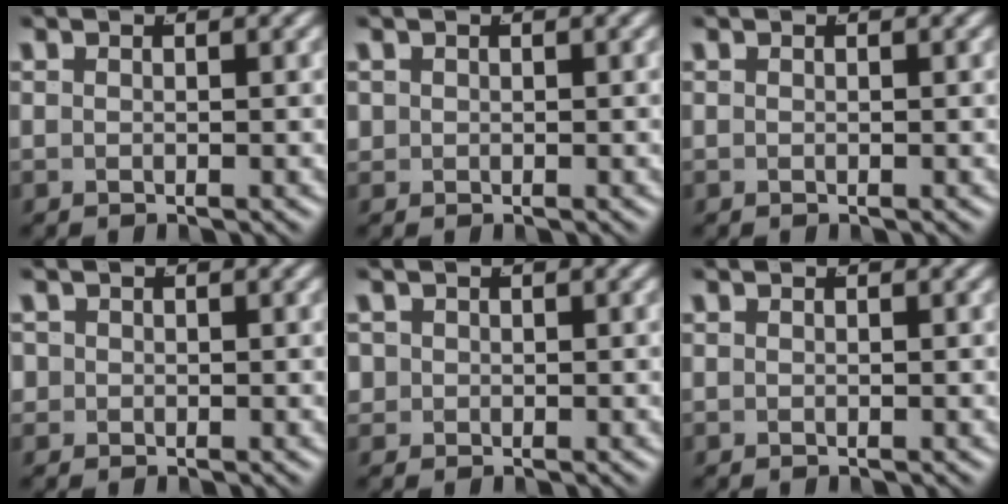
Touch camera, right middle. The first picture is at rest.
{"total": 0.7, "force": [0.0, 0.7, 0.1], "torque": [-0.005, -0.009, 0.006]}
{"total": 0.0}
{"total": 1.5, "force": [-0.2, 1.5, 0.2], "torque": [-0.011, -0.012, -0.001]}
{"total": 1.8, "force": [-0.1, 1.8, 0.4], "torque": [-0.016, -0.015, 0.003]}
{"total": 0.0}